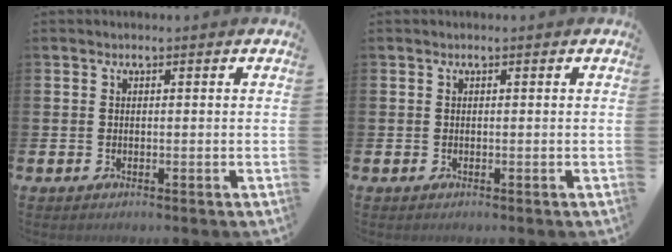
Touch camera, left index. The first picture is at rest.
{"total": 0.0}